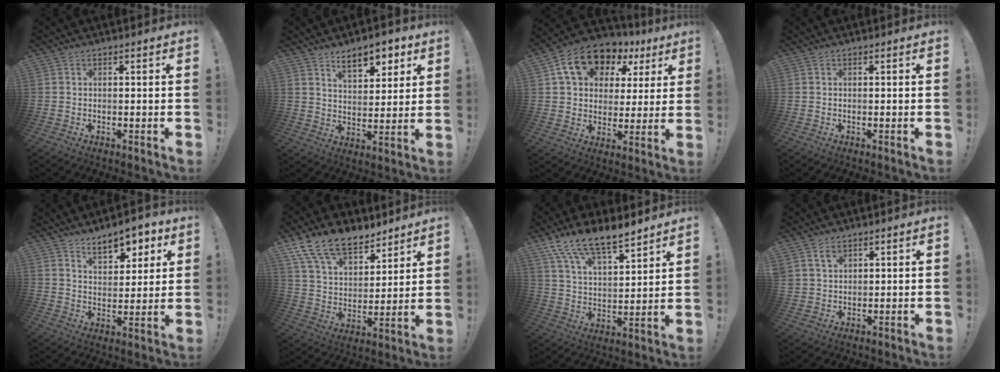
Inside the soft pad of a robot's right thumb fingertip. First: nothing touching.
{"total": 10.3, "force": [6.7, 4.8, 6.3], "torque": [-0.080, -0.032, 0.117]}
{"total": 15.8, "force": [8.7, 10.6, 7.8], "torque": [-0.128, -0.043, 0.164]}
{"total": 0.0}
{"total": 10.3, "force": [7.2, 5.1, 5.4], "torque": [-0.061, -0.045, 0.129]}
{"total": 15.9, "force": [11.5, 8.4, 7.1], "torque": [-0.133, -0.077, 0.217]}
{"total": 14.3, "force": [11.6, 4.7, 6.8], "torque": [-0.138, -0.081, 0.214]}
{"total": 3.8, "force": [2.5, 2.5, 1.5], "torque": [-0.024, -0.010, 0.047]}